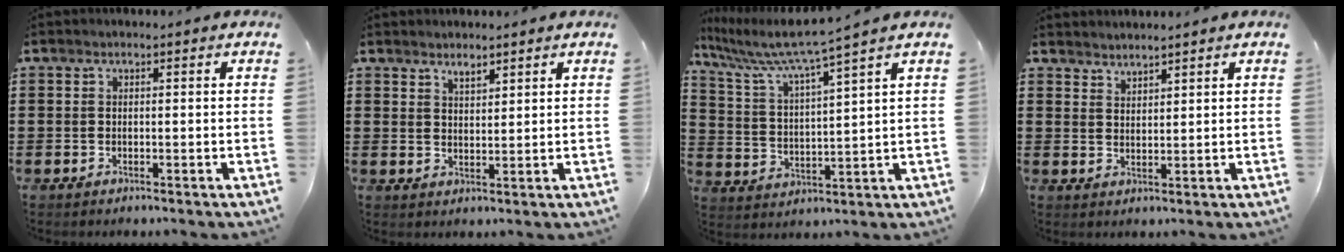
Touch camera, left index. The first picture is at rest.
{"total": 2.1, "force": [1.9, 0.5, 0.7], "torque": [-0.017, 0.001, 0.037]}
{"total": 6.8, "force": [5.6, -0.6, 3.8], "torque": [-0.099, -0.040, 0.089]}
{"total": 2.1, "force": [2.0, -0.2, -0.6], "torque": [0.007, -0.002, 0.040]}